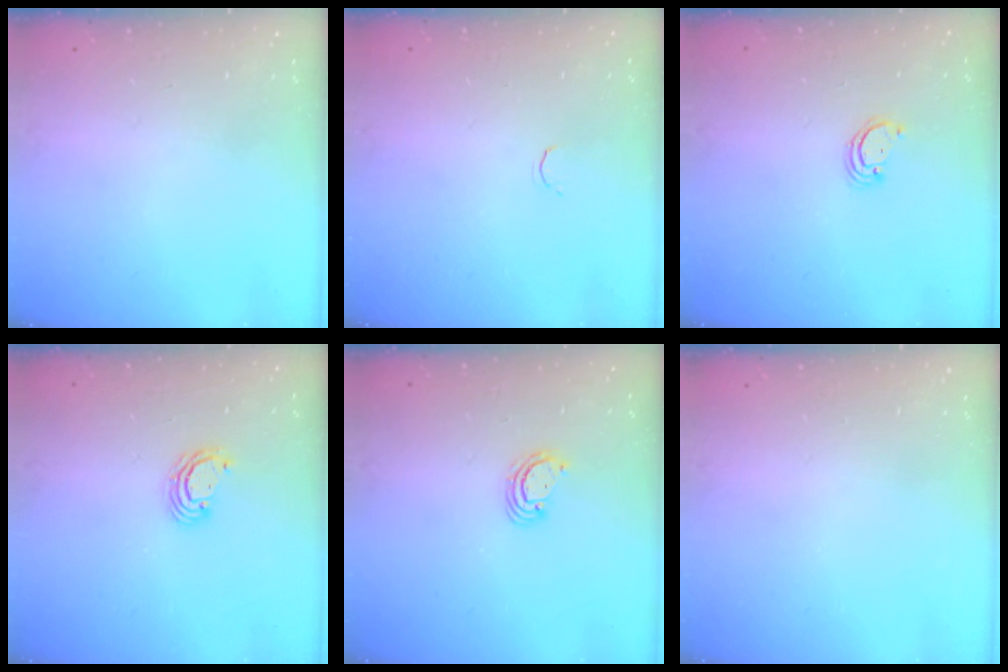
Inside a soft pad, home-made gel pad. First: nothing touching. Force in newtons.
{"total": 1.7, "press": 1.6, "slide": 0.5}
{"total": 1.7, "press": 1.7, "slide": 0.1}
{"total": 3.8, "press": 3.8, "slide": 0.3}
{"total": 2.5, "press": 2.5, "slide": 0.3}
{"total": 0.0}